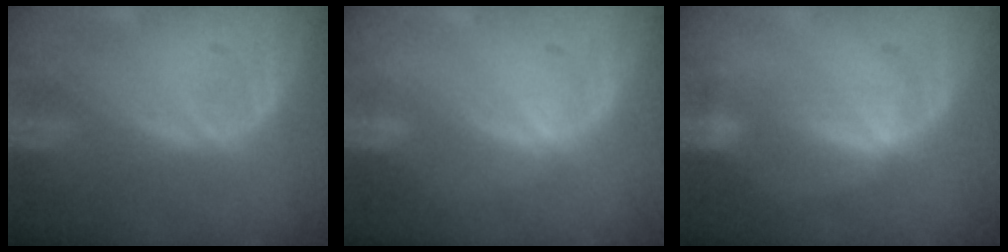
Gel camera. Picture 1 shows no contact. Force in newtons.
{"total": 0.0}
{"total": 2.4, "press": 2.4, "slide": 0.4}